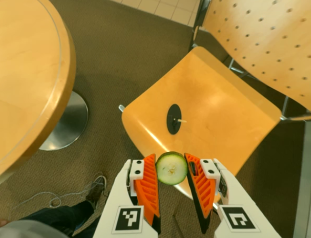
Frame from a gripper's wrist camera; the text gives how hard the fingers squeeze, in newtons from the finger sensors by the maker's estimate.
{"total": 9.4, "left": 9.6, "right": 9.3}